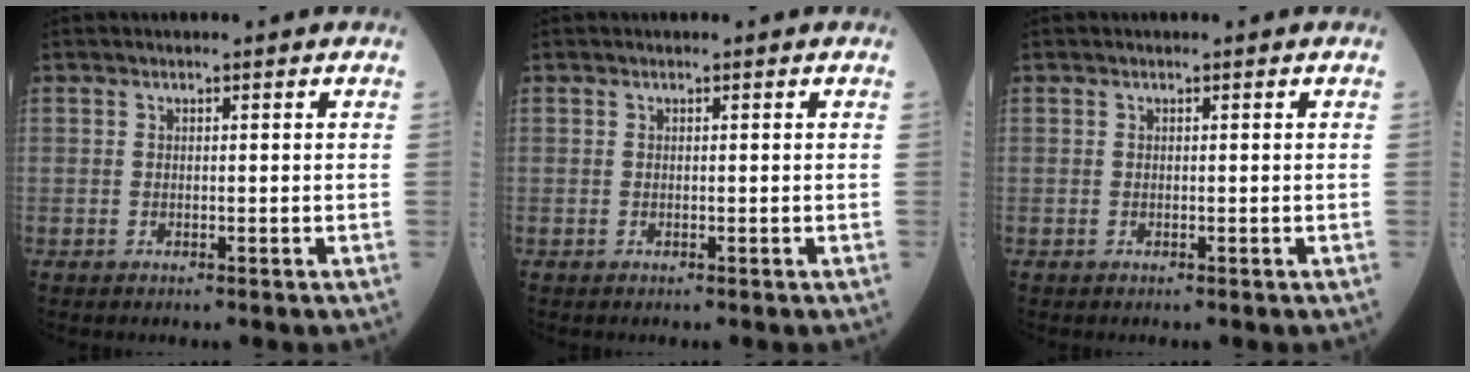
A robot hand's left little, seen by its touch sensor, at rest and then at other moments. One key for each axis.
{"total": 0.0}
{"total": 0.0}